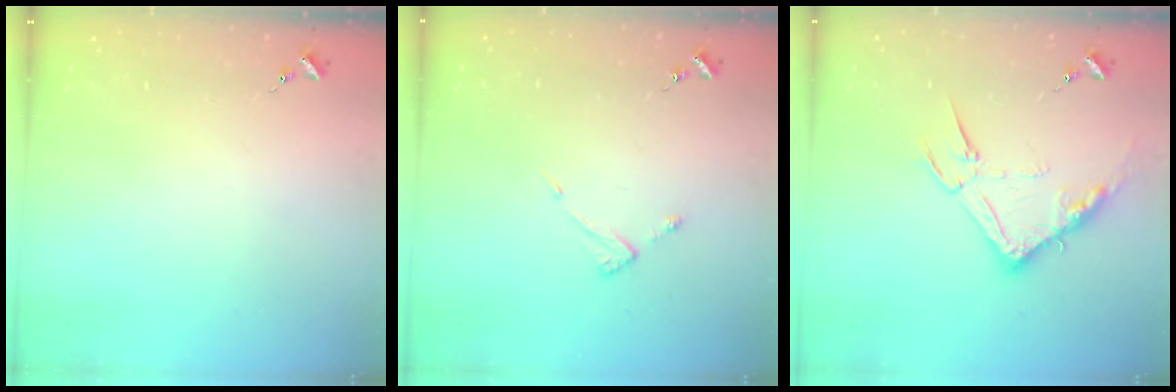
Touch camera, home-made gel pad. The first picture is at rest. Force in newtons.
{"total": 3.6, "press": 3.6, "slide": 0.4}
{"total": 13.8, "press": 13.8, "slide": 0.8}